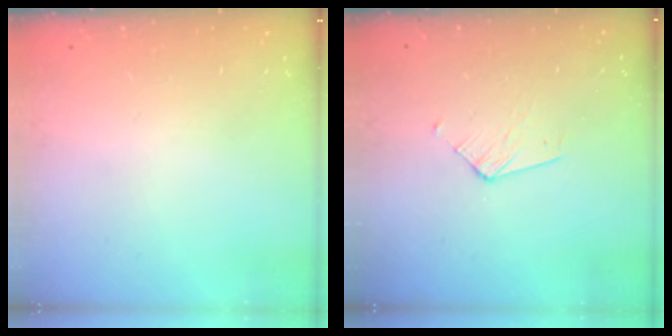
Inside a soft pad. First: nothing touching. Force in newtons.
{"total": 3.8, "press": 3.8, "slide": 0.3}